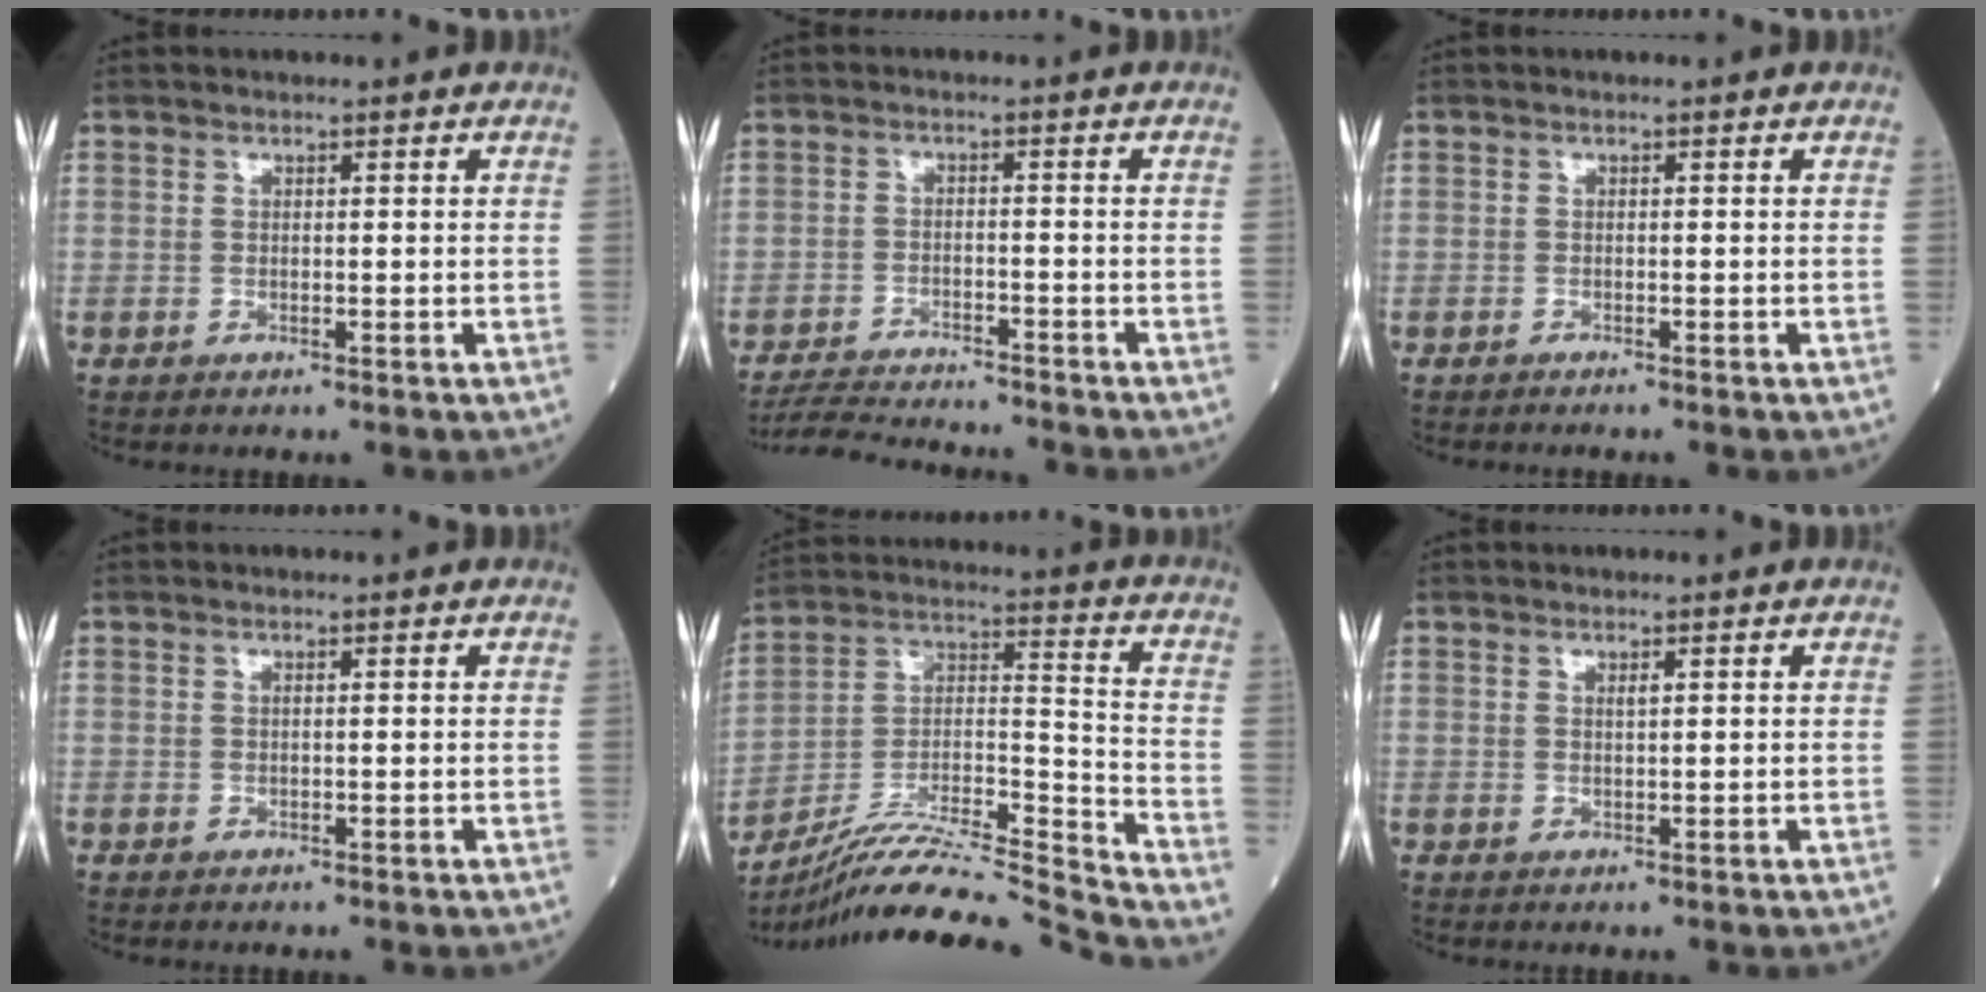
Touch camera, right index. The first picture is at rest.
{"total": 9.1, "force": [-8.8, 0.4, 2.1], "torque": [-0.032, -0.006, -0.146]}
{"total": 0.9, "force": [-0.8, -0.1, 0.3], "torque": [-0.003, 0.000, -0.013]}
{"total": 0.0}
{"total": 20.3, "force": [-19.2, -2.3, 6.4], "torque": [-0.126, 0.004, -0.328]}
{"total": 0.7, "force": [0.4, 0.1, 0.6], "torque": [-0.014, -0.002, 0.006]}